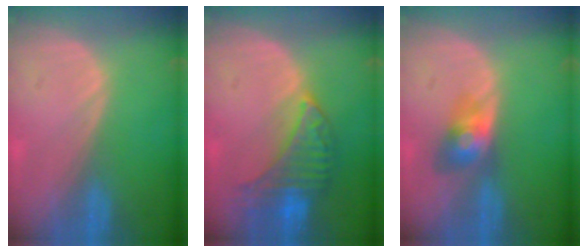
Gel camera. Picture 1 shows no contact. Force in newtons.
{"total": 7.2, "press": 7.0, "slide": 1.6}
{"total": 3.9, "press": 3.9, "slide": 0.3}